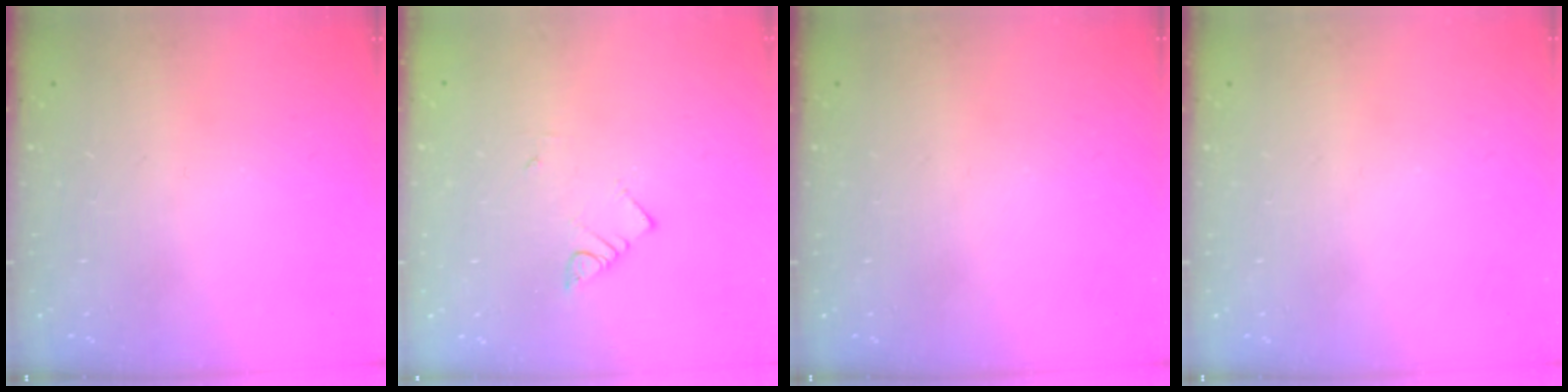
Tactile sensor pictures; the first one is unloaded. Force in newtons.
{"total": 3.2, "press": 3.2, "slide": 0.3}
{"total": 0.0}
{"total": 0.0}